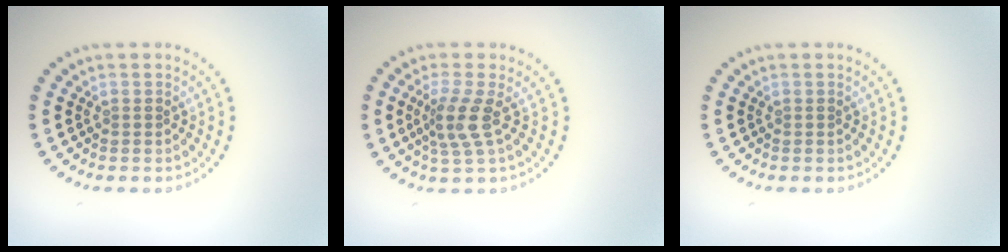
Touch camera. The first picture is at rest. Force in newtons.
{"total": 2.8, "press": 2.1, "slide": 1.9}
{"total": 0.0}